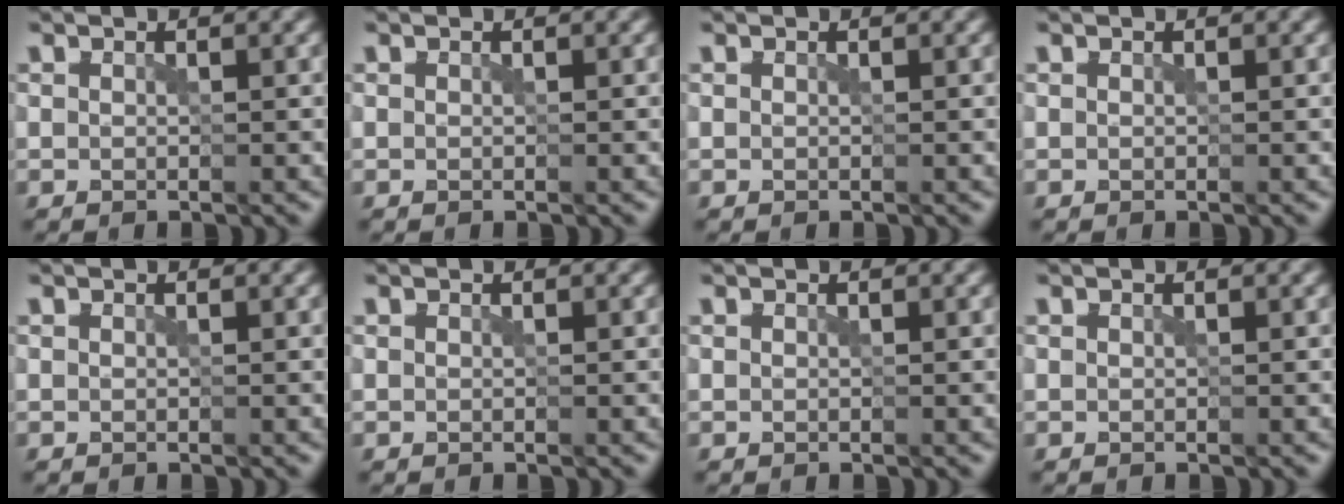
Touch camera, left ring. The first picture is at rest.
{"total": 0.0}
{"total": 0.0}
{"total": 0.0}
{"total": 0.0}
{"total": 0.0}
{"total": 0.0}
{"total": 0.0}